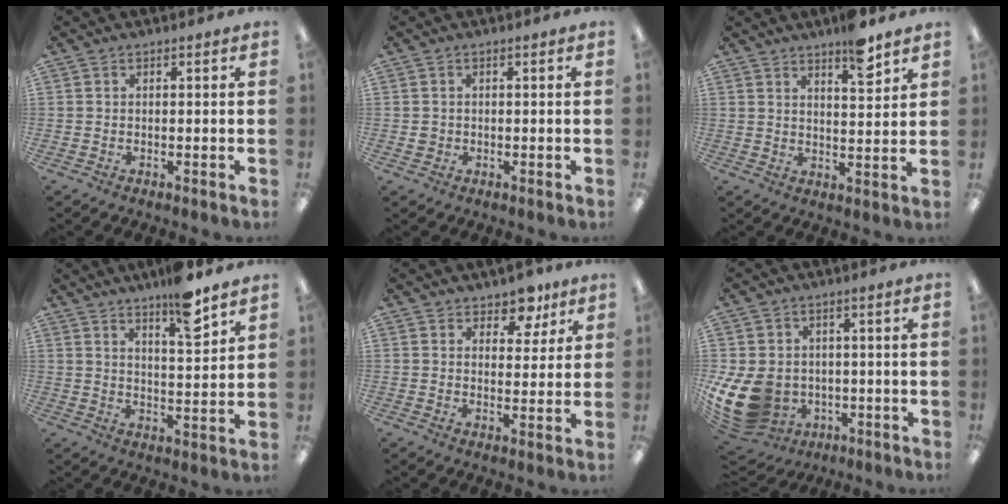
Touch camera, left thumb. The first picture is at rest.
{"total": 1.4, "force": [-0.1, 1.4, 0.3], "torque": [-0.008, 0.004, -0.005]}
{"total": 7.3, "force": [5.7, 1.8, 4.2], "torque": [-0.050, -0.035, 0.092]}
{"total": 10.1, "force": [7.6, 2.0, 6.3], "torque": [-0.086, -0.047, 0.124]}
{"total": 7.0, "force": [5.4, 3.8, 2.4], "torque": [-0.018, -0.032, 0.092]}
{"total": 13.0, "force": [-2.7, 10.7, 6.9], "torque": [-0.173, 0.008, -0.041]}